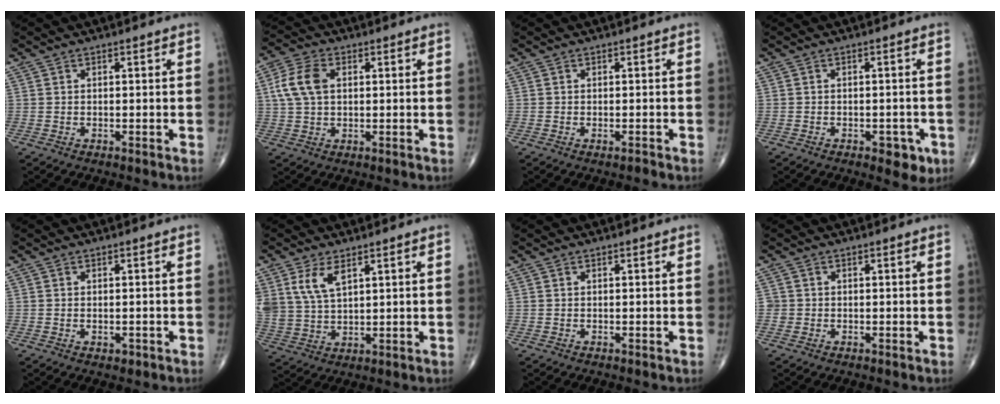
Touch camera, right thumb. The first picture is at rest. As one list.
[{"total": 7.7, "force": [1.5, 4.9, 5.8], "torque": [-0.125, 0.012, 0.029]}, {"total": 0.7, "force": [-0.5, 0.1, 0.5], "torque": [-0.009, 0.002, -0.009]}, {"total": 4.3, "force": [-2.0, 2.3, 3.0], "torque": [-0.020, 0.004, -0.024]}, {"total": 1.5, "force": [-0.5, 1.0, 1.1], "torque": [-0.015, 0.001, -0.003]}, {"total": 7.6, "force": [3.7, 4.0, 5.3], "torque": [-0.104, -0.011, 0.085]}, {"total": 0.0}, {"total": 1.2, "force": [-0.2, 1.1, 0.0], "torque": [0.007, 0.006, -0.005]}]